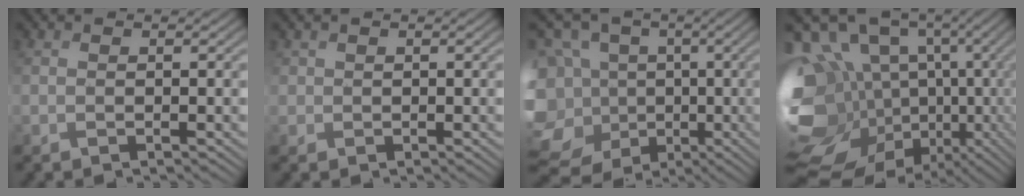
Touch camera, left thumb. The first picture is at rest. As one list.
[{"total": 1.6, "force": [0.5, 1.5, 0.1], "torque": [-0.005, -0.003, 0.007]}, {"total": 16.8, "force": [-3.0, 13.8, 9.1], "torque": [-0.262, 0.030, -0.053]}, {"total": 18.6, "force": [-3.0, 13.5, 12.4], "torque": [-0.322, -0.031, -0.016]}]